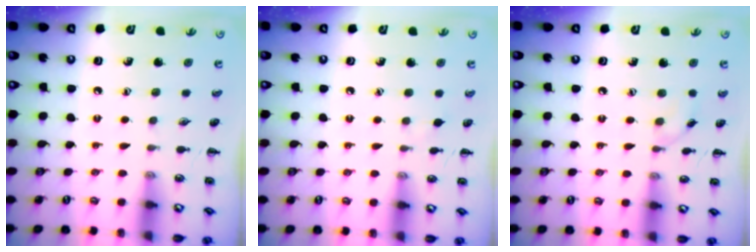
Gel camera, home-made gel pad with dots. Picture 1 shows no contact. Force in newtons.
{"total": 2.6, "press": 2.3, "slide": 1.1}
{"total": 3.3, "press": 3.2, "slide": 1.0}